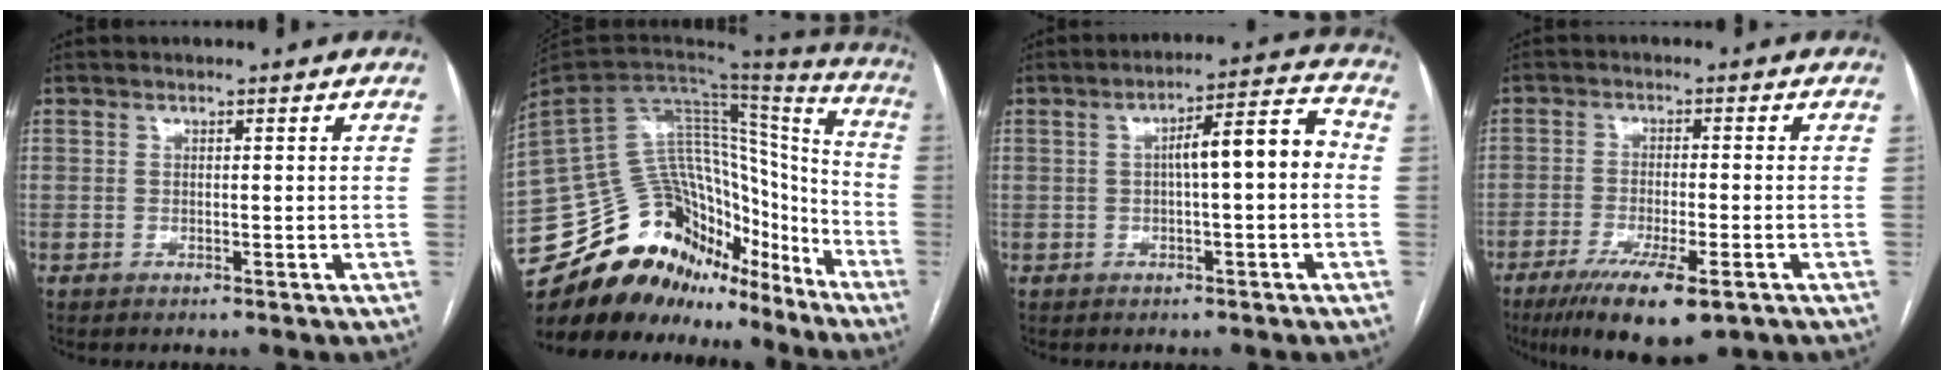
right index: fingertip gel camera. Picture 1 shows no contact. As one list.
[{"total": 29.5, "force": [-22.6, 14.7, 11.9], "torque": [-0.234, 0.041, -0.339]}, {"total": 7.8, "force": [-0.1, 1.3, 7.7], "torque": [-0.113, 0.031, -0.001]}, {"total": 11.6, "force": [-7.2, 2.2, 8.8], "torque": [-0.146, -0.028, -0.110]}]